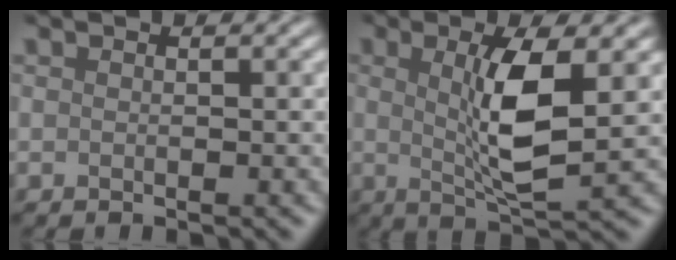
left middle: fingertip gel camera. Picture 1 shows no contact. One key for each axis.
{"total": 3.7, "fx": 0.3, "fy": -0.3, "fz": 3.7, "tx": -0.102, "ty": -0.006, "tz": 0.032}